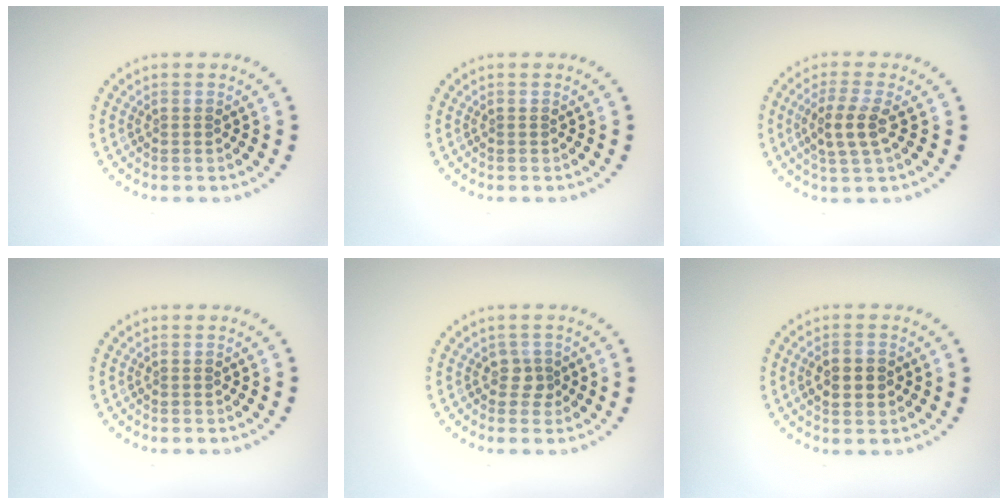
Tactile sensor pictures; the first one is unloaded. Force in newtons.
{"total": 0.0}
{"total": 3.0, "press": 2.6, "slide": 1.4}
{"total": 0.0}
{"total": 1.3, "press": 1.0, "slide": 0.9}
{"total": 2.6, "press": 2.6, "slide": 0.2}